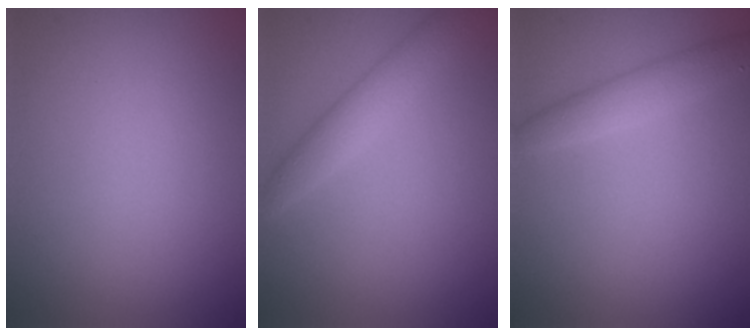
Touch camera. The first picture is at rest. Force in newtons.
{"total": 2.6, "press": 2.6, "slide": 0.0}
{"total": 2.3, "press": 2.3, "slide": 0.0}